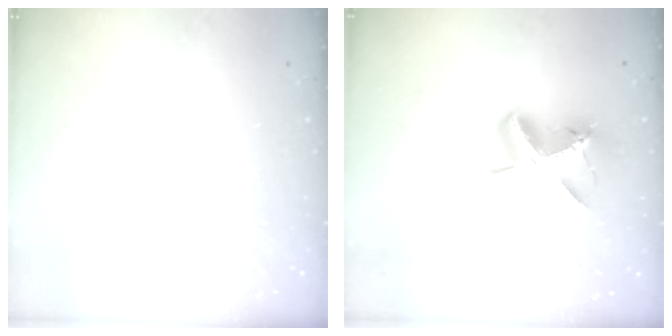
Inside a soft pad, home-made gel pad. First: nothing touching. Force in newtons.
{"total": 10.2, "press": 10.2, "slide": 0.8}